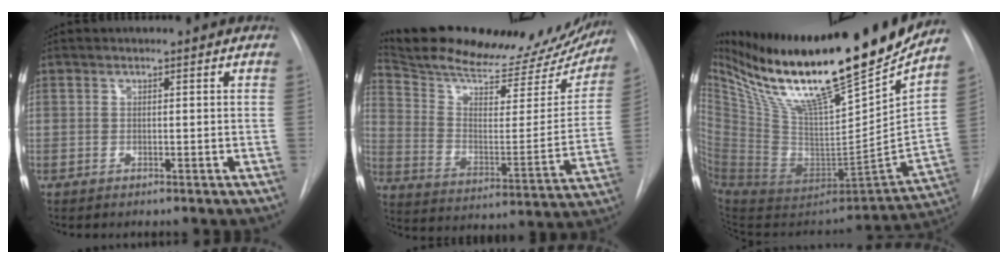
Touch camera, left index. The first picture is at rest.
{"total": 29.8, "force": [26.6, 6.8, 11.6], "torque": [-0.188, -0.051, 0.355]}
{"total": 31.2, "force": [23.9, 4.1, 19.6], "torque": [-0.326, -0.020, 0.386]}